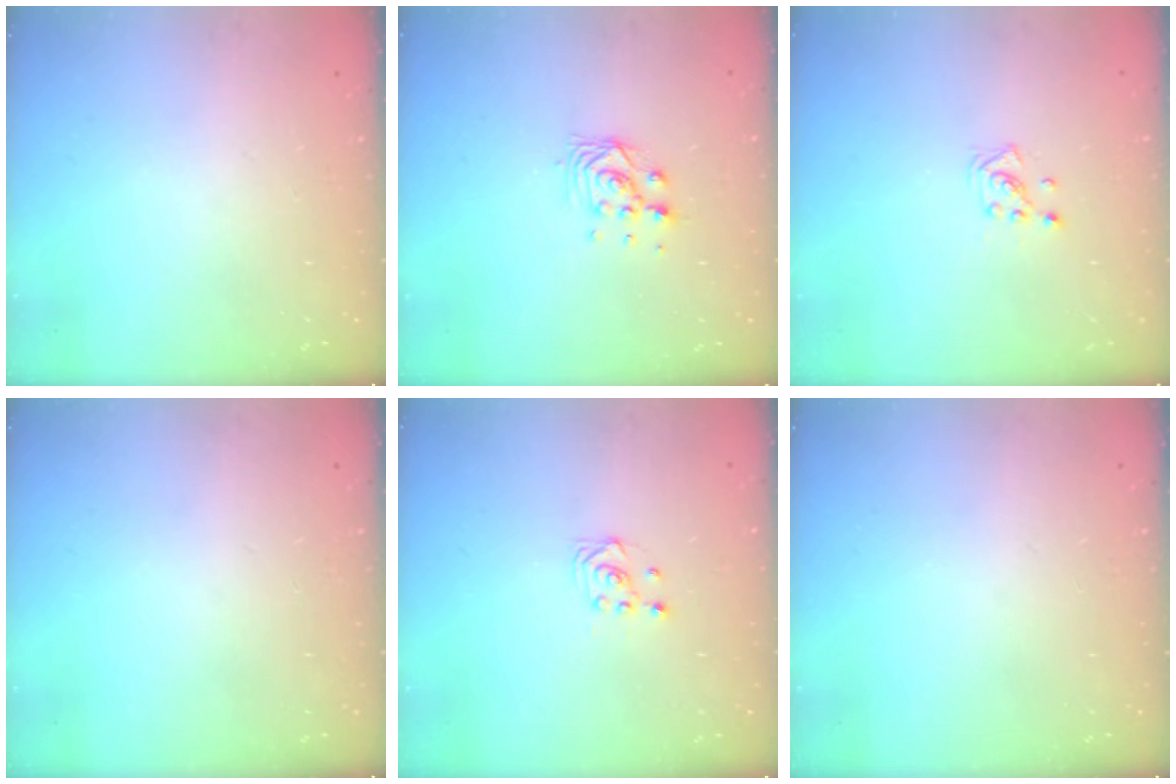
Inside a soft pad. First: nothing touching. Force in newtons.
{"total": 4.9, "press": 4.8, "slide": 0.5}
{"total": 2.1, "press": 2.0, "slide": 0.8}
{"total": 0.0}
{"total": 3.3, "press": 2.9, "slide": 1.5}
{"total": 0.0}